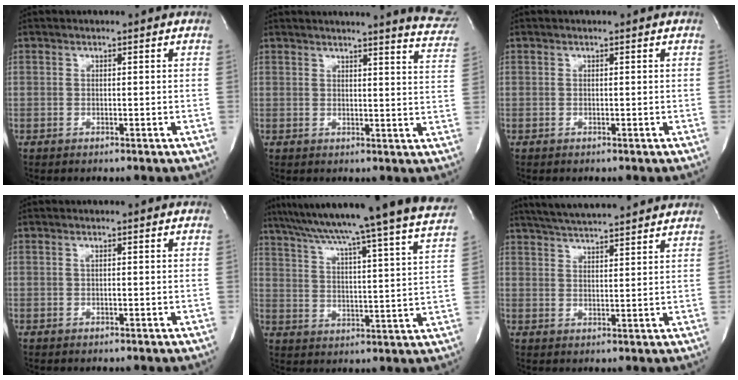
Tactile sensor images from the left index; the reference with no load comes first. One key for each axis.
{"total": 12.2, "fx": 11.5, "fy": 0.2, "fz": 4.1, "tx": -0.038, "ty": -0.064, "tz": 0.105}
{"total": 0.0}
{"total": 0.7, "fx": 0.1, "fy": 0.1, "fz": 0.7, "tx": -0.015, "ty": -0.001, "tz": 0.001}
{"total": 30.2, "fx": 27.0, "fy": -1.8, "fz": 13.4, "tx": -0.226, "ty": -0.061, "tz": 0.353}
{"total": 14.3, "fx": 12.9, "fy": 1.1, "fz": 6.0, "tx": -0.109, "ty": 0.027, "tz": 0.187}